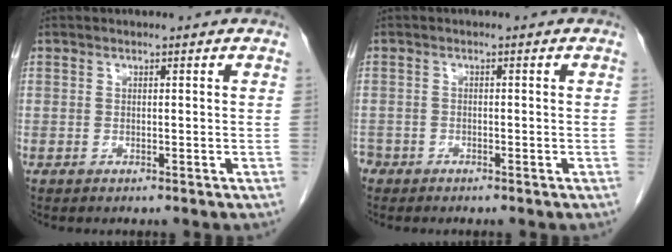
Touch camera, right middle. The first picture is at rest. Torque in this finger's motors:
{"motor_torque": [0.55, -0.59, 0.31, 0.00]}